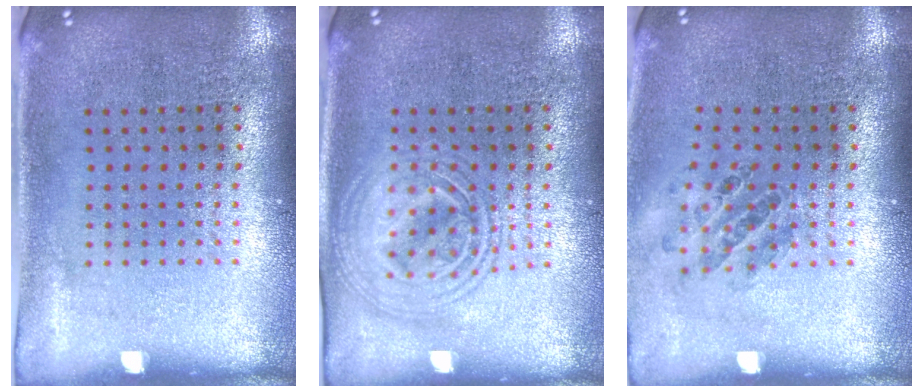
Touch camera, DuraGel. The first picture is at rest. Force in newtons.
{"total": 2.6, "press": 2.6, "slide": 0.3}
{"total": 0.8, "press": 0.8, "slide": 0.1}